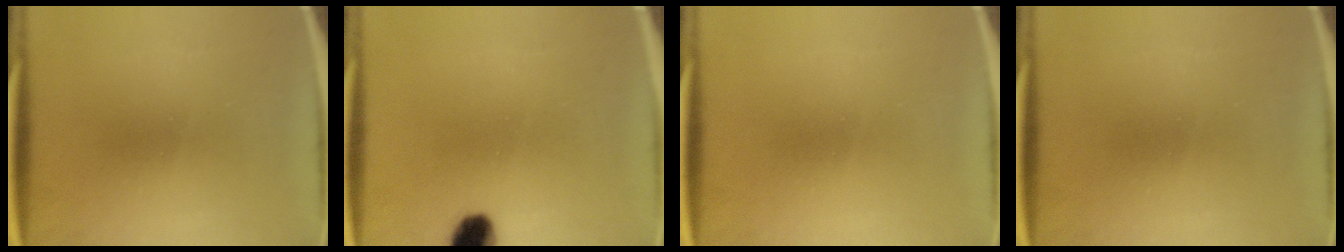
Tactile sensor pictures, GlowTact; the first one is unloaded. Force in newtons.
{"total": 6.4}
{"total": 0.0}
{"total": 0.0}